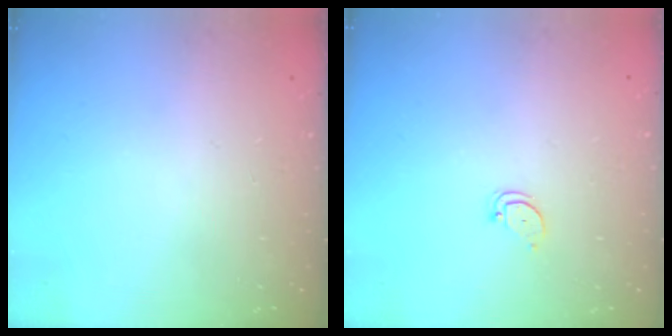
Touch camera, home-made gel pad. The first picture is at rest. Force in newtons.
{"total": 2.3, "press": 2.3, "slide": 0.2}